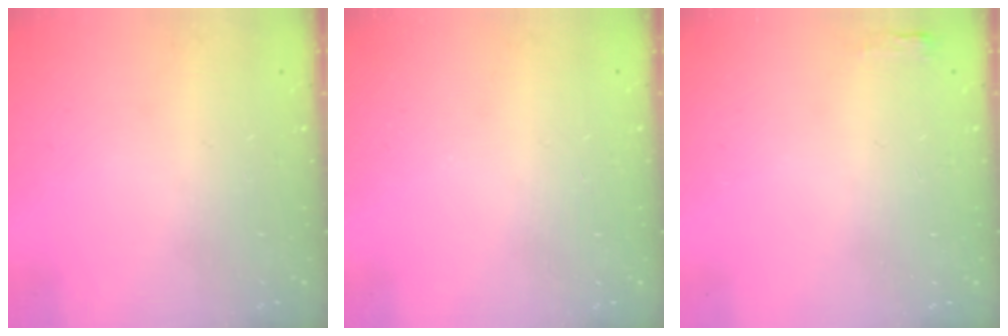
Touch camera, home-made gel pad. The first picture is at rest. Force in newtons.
{"total": 0.0}
{"total": 2.7, "press": 2.6, "slide": 0.8}